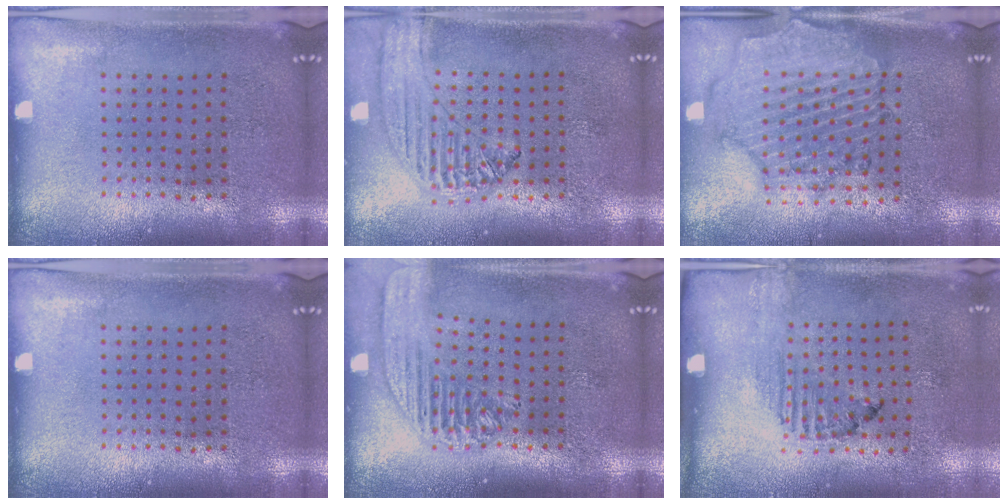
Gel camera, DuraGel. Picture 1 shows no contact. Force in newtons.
{"total": 1.2, "press": 1.2, "slide": 0.1}
{"total": 1.4, "press": 1.4, "slide": 0.2}
{"total": 0.0}
{"total": 1.9, "press": 1.7, "slide": 0.9}
{"total": 1.5, "press": 1.2, "slide": 1.0}